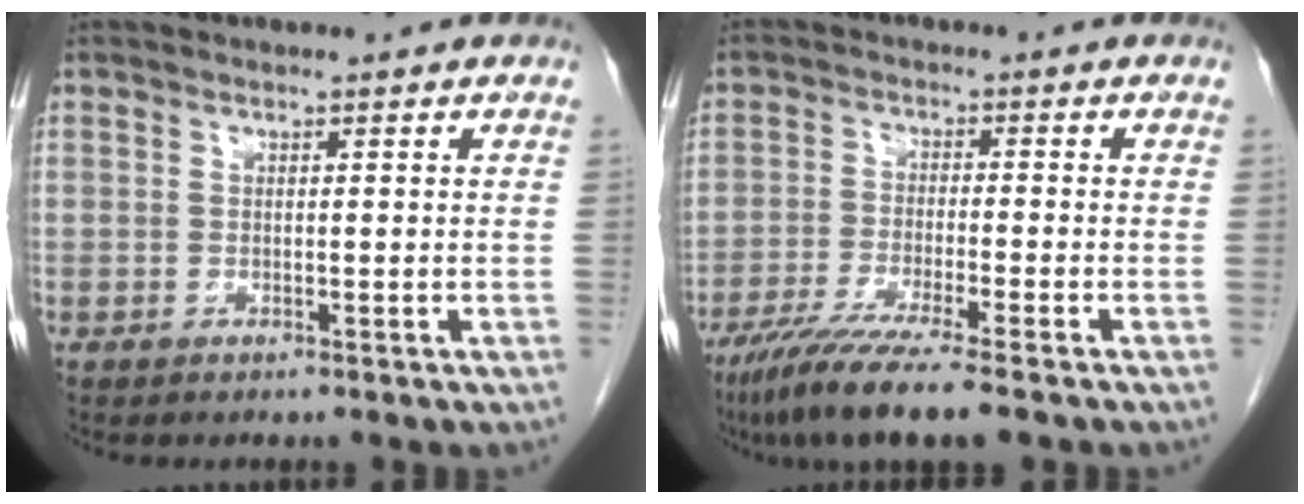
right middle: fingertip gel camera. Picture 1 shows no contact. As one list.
[{"total": 9.6, "force": [-7.2, -0.5, 6.3], "torque": [-0.105, -0.029, -0.121]}]